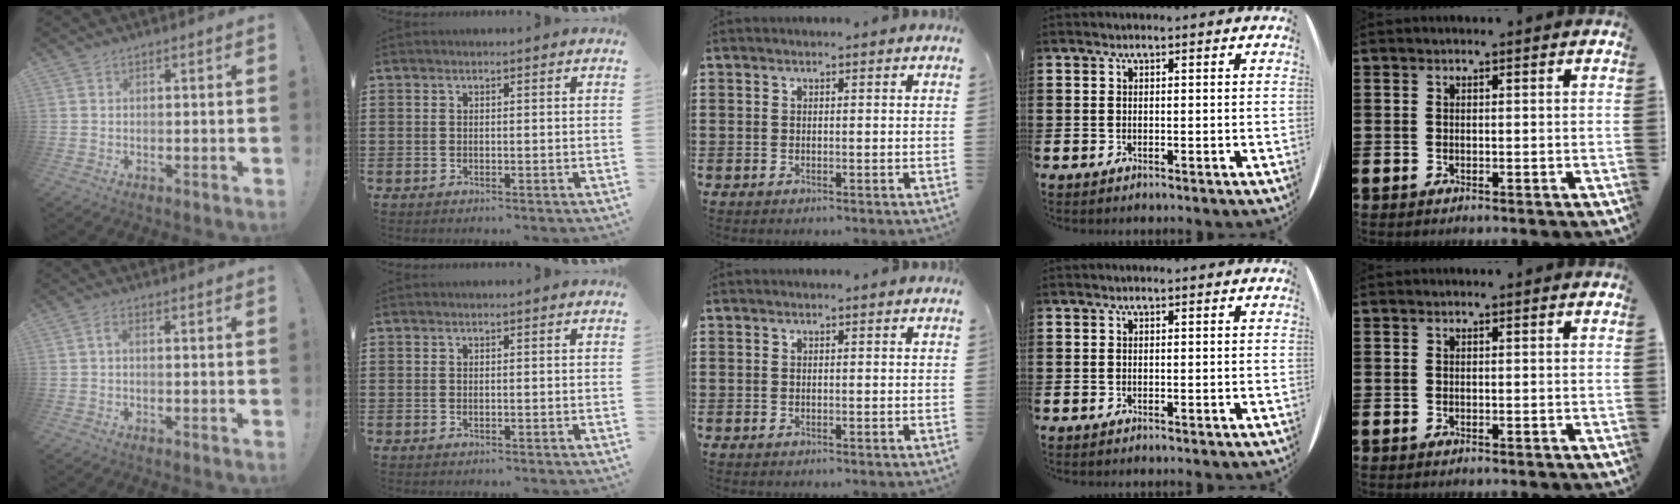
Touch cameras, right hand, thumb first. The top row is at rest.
{"thumb": {"total": 1.8, "force": [-0.5, 0.4, 1.7], "torque": [-0.033, 0.007, -0.010]}}